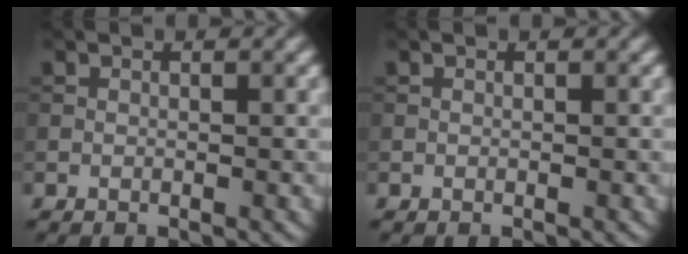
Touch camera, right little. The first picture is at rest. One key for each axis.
{"total": 0.0}